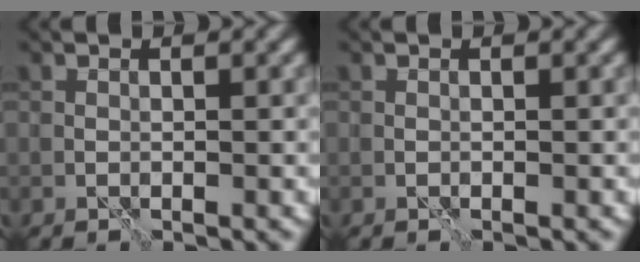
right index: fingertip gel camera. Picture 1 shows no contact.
{"total": 0.0}